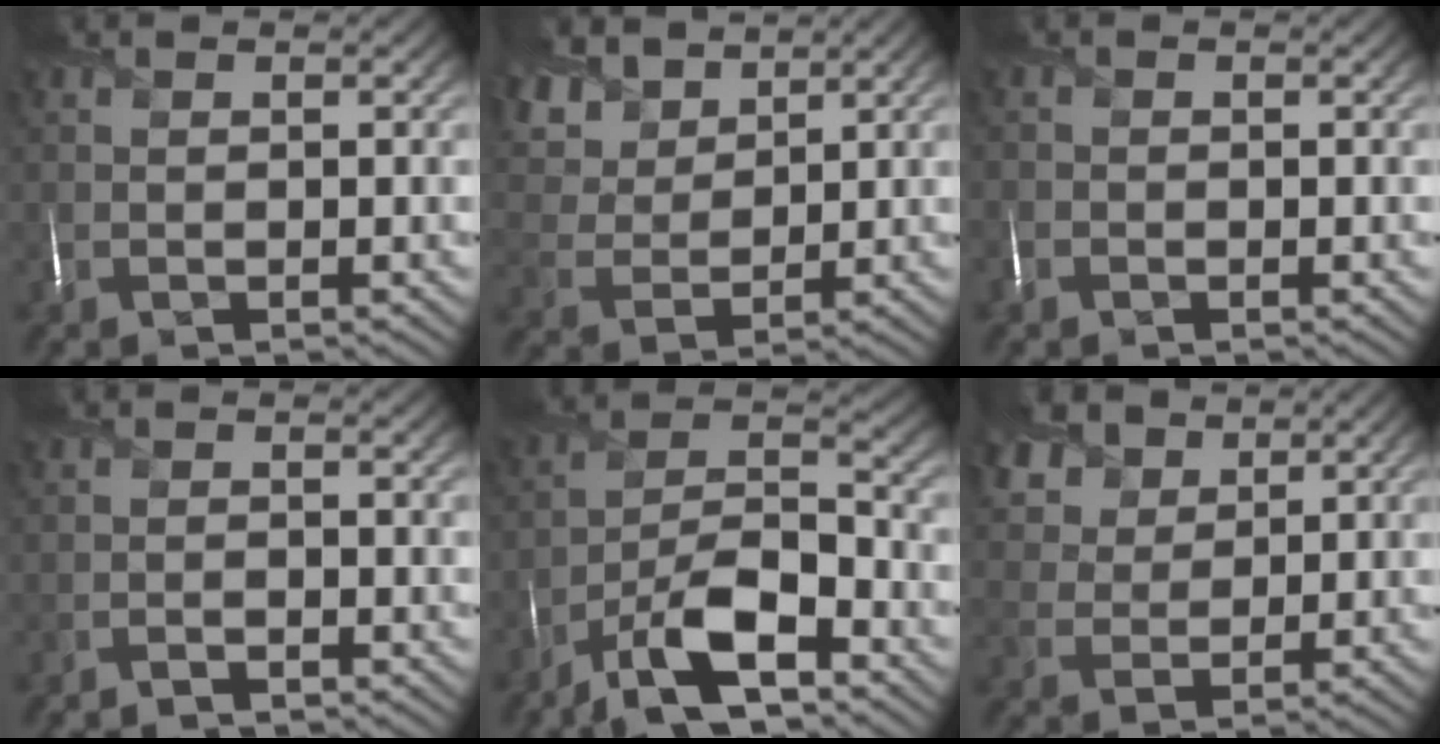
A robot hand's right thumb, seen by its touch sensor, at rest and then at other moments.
{"total": 8.9, "force": [6.0, 4.8, 4.5], "torque": [-0.143, 0.018, 0.108]}
{"total": 1.1, "force": [-0.6, 0.8, 0.3], "torque": [-0.006, 0.001, -0.019]}
{"total": 1.5, "force": [-1.3, 0.3, 0.6], "torque": [-0.014, -0.002, -0.030]}
{"total": 11.1, "force": [-7.2, 3.8, 7.6], "torque": [-0.134, 0.005, -0.147]}
{"total": 7.4, "force": [5.0, 4.5, 3.2], "torque": [-0.100, 0.005, 0.099]}